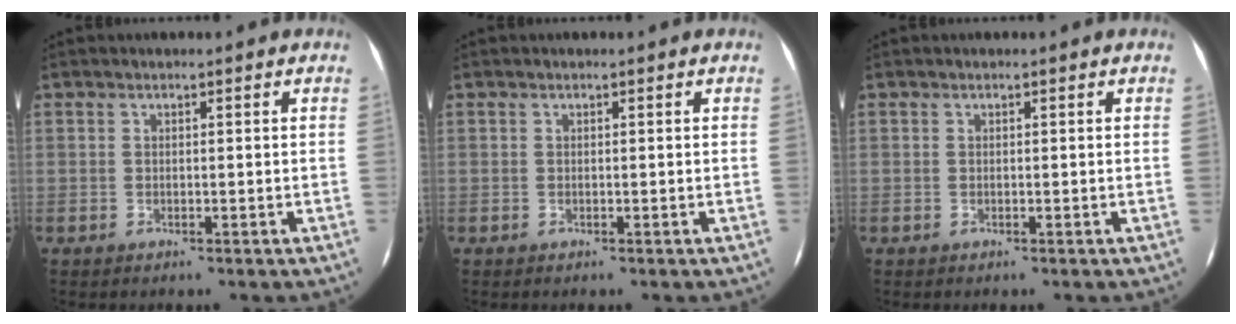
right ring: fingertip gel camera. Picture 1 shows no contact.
{"total": 0.0}
{"total": 0.0}